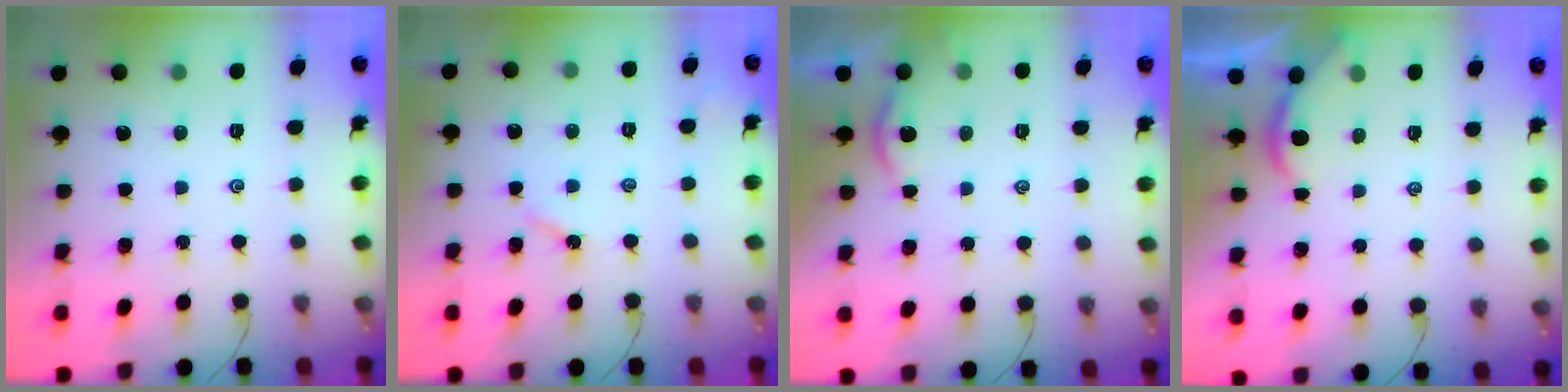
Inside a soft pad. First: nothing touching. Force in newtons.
{"total": 2.8, "press": 2.8, "slide": 0.5}
{"total": 2.2, "press": 2.2, "slide": 0.3}
{"total": 1.5, "press": 1.5, "slide": 0.2}